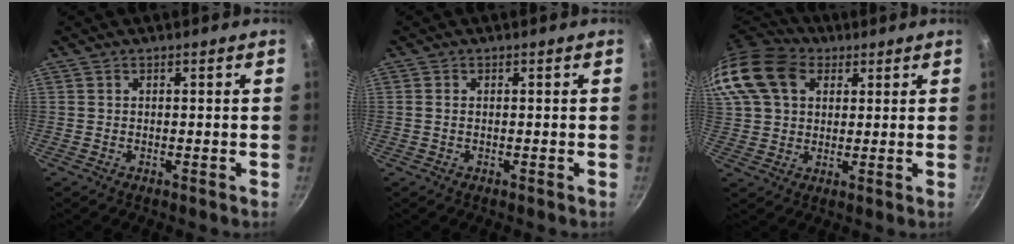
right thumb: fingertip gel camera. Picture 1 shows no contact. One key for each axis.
{"total": 0.6, "fx": 0.0, "fy": 0.4, "fz": 0.4, "tx": -0.009, "ty": 0.003, "tz": -0.002}
{"total": 19.0, "fx": 6.9, "fy": 14.1, "fz": 10.8, "tx": -0.237, "ty": 0.029, "tz": 0.117}